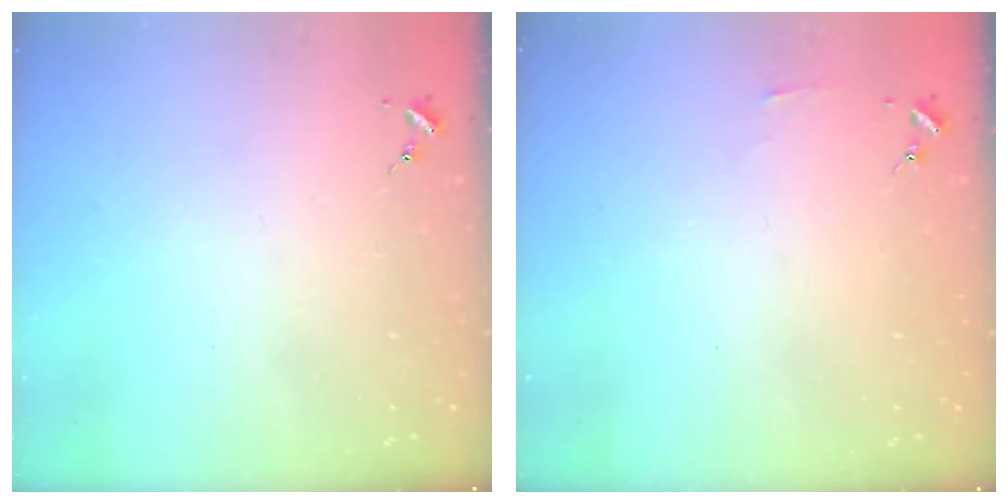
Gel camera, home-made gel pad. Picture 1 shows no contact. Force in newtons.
{"total": 2.8, "press": 2.8, "slide": 0.3}